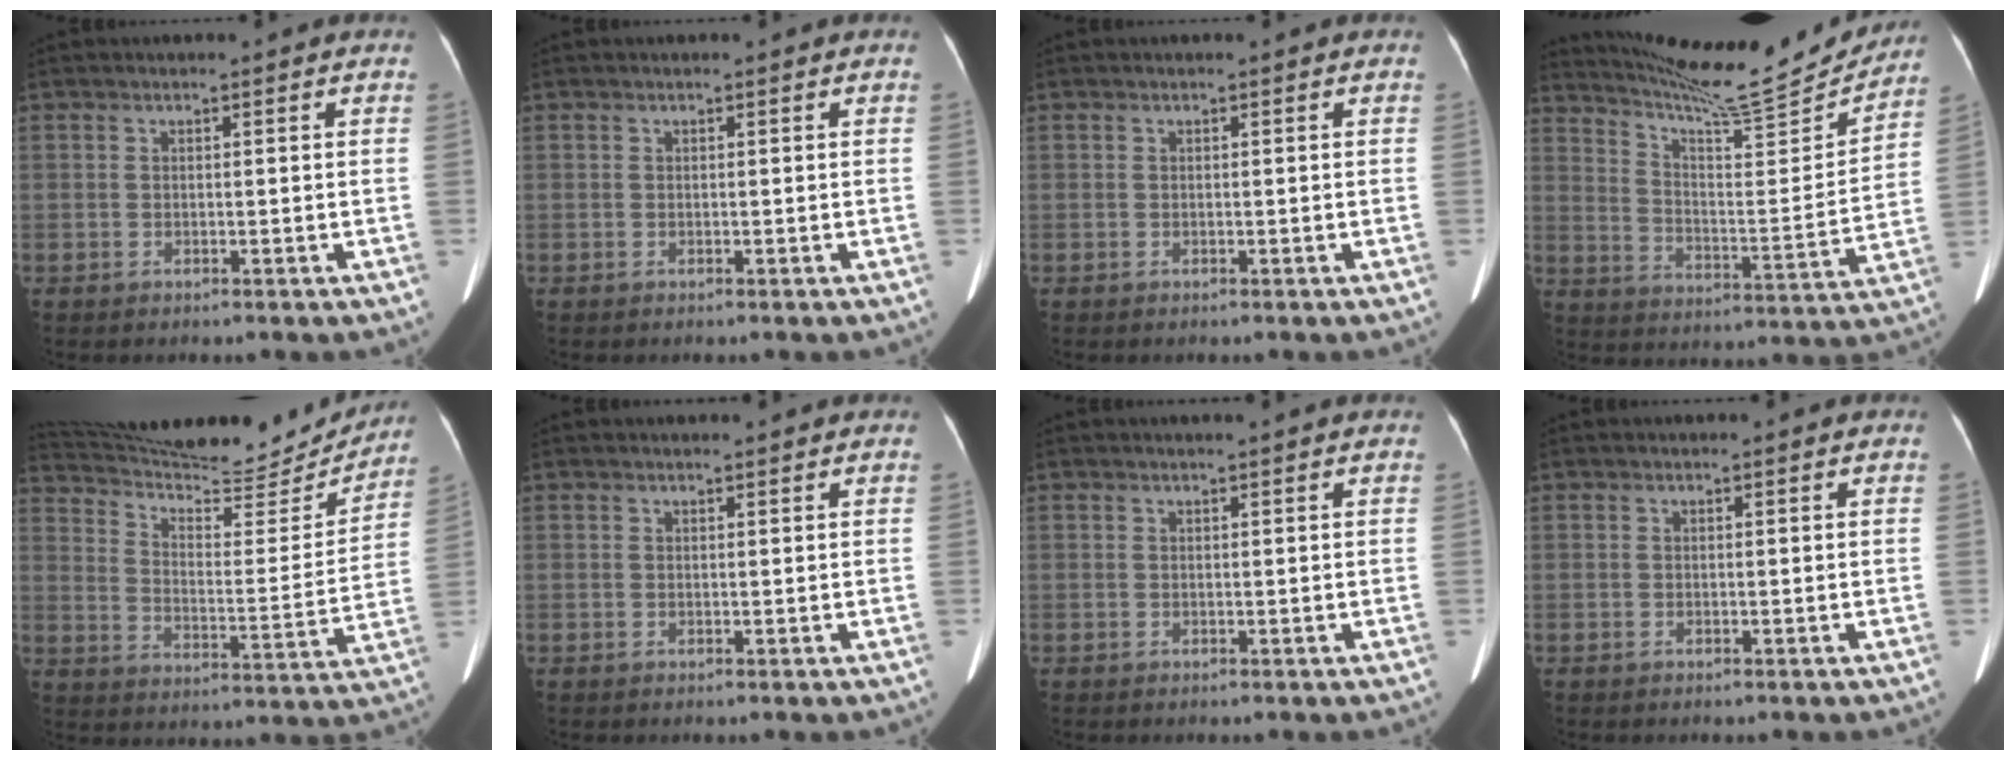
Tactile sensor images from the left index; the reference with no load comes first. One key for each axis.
{"total": 0.0}
{"total": 0.0}
{"total": 19.2, "fx": 18.3, "fy": 0.8, "fz": 5.8, "tx": -0.106, "ty": -0.049, "tz": 0.267}
{"total": 23.7, "fx": 22.5, "fy": 3.6, "fz": 6.5, "tx": -0.113, "ty": -0.042, "tz": 0.318}
{"total": 1.7, "fx": 1.6, "fy": 0.1, "fz": 0.5, "tx": -0.011, "ty": 0.010, "tz": 0.023}
{"total": 2.1, "fx": 1.8, "fy": -0.1, "fz": 0.9, "tx": -0.010, "ty": 0.013, "tz": 0.024}
{"total": 0.5, "fx": 0.5, "fy": 0.0, "fz": 0.2, "tx": -0.007, "ty": 0.005, "tz": 0.006}